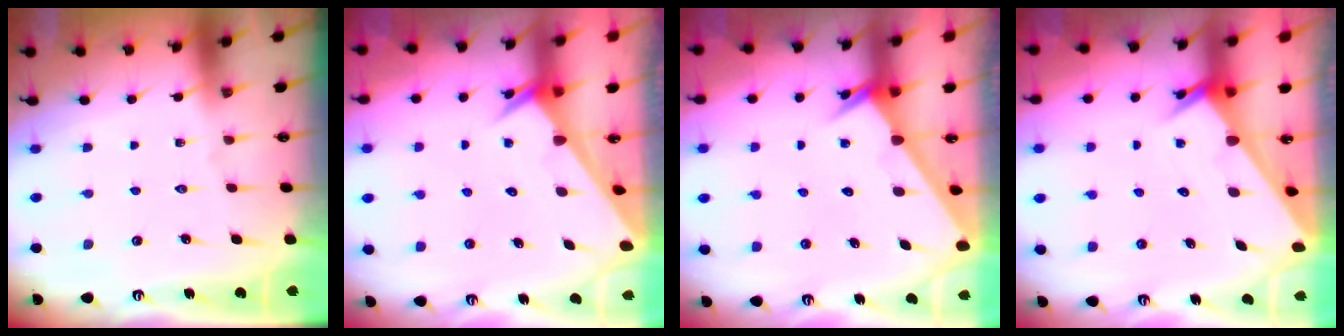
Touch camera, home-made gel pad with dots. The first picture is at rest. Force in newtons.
{"total": 2.3, "press": 2.3, "slide": 0.1}
{"total": 2.4, "press": 2.4, "slide": 0.1}
{"total": 2.0, "press": 2.0, "slide": 0.1}